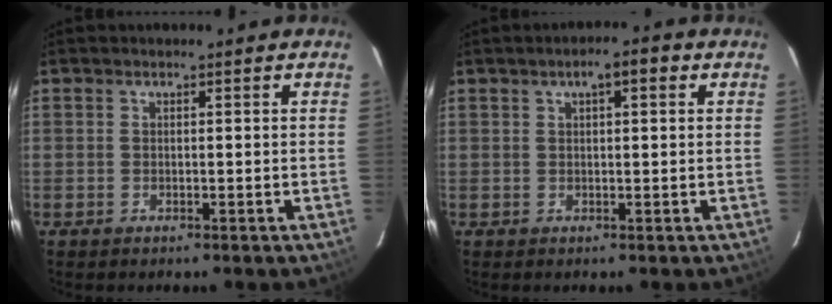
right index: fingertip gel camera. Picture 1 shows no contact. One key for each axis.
{"total": 3.8, "fx": 1.7, "fy": 1.2, "fz": 3.2, "tx": -0.053, "ty": 0.015, "tz": 0.027}